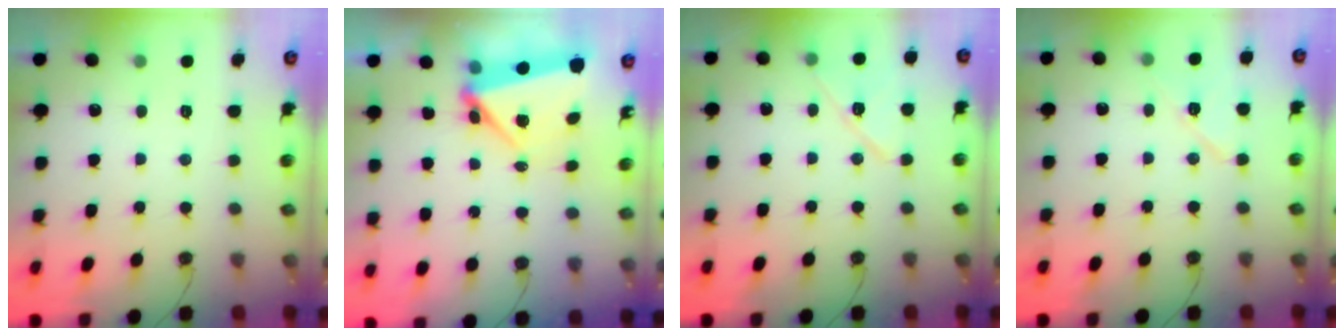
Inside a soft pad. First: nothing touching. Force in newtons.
{"total": 5.3, "press": 5.2, "slide": 0.7}
{"total": 10.1, "press": 10.0, "slide": 1.4}
{"total": 8.8, "press": 8.7, "slide": 1.7}